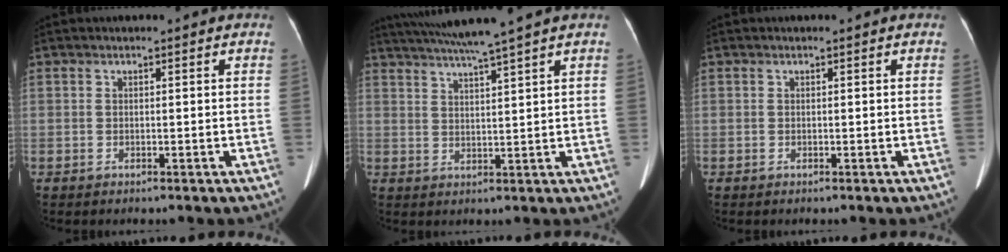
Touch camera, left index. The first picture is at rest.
{"total": 9.0, "force": [7.6, -2.0, 4.3], "torque": [-0.074, 0.009, 0.121]}
{"total": 0.0}